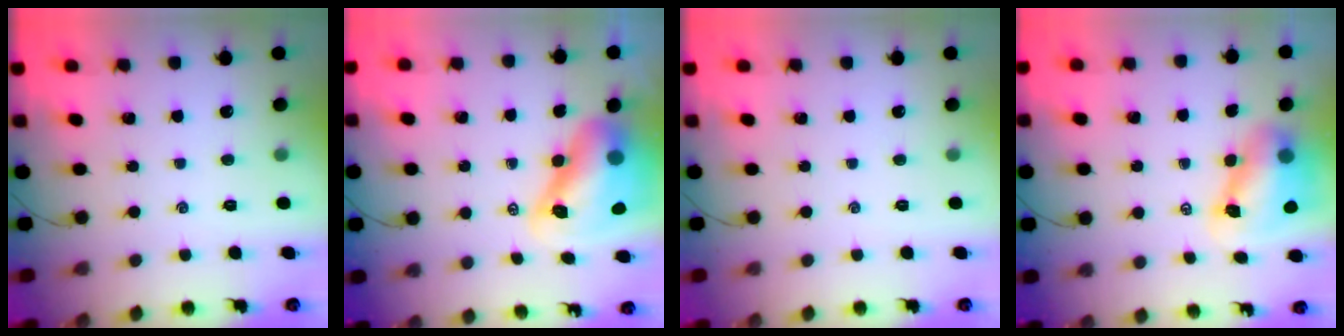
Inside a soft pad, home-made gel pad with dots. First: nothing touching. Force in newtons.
{"total": 12.9, "press": 12.3, "slide": 4.0}
{"total": 0.0}
{"total": 8.4, "press": 8.3, "slide": 1.7}